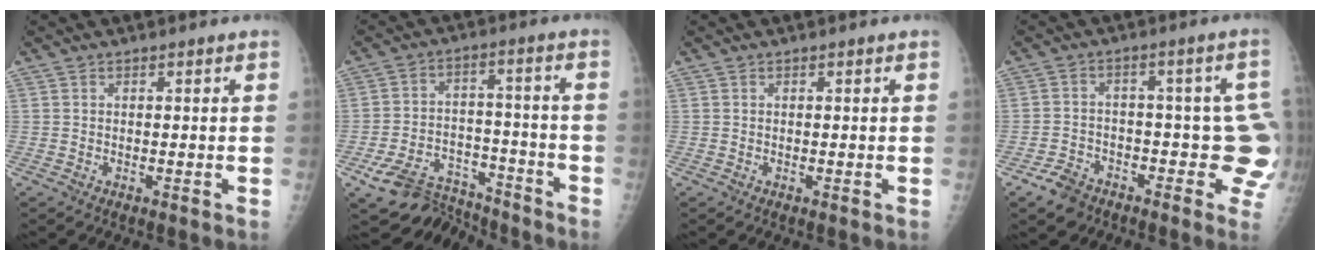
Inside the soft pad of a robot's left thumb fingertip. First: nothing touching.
{"total": 13.6, "force": [-11.7, 6.4, 2.9], "torque": [-0.034, 0.080, -0.187]}
{"total": 0.0}
{"total": 9.7, "force": [-4.7, 6.3, 5.7], "torque": [-0.033, 0.032, -0.071]}